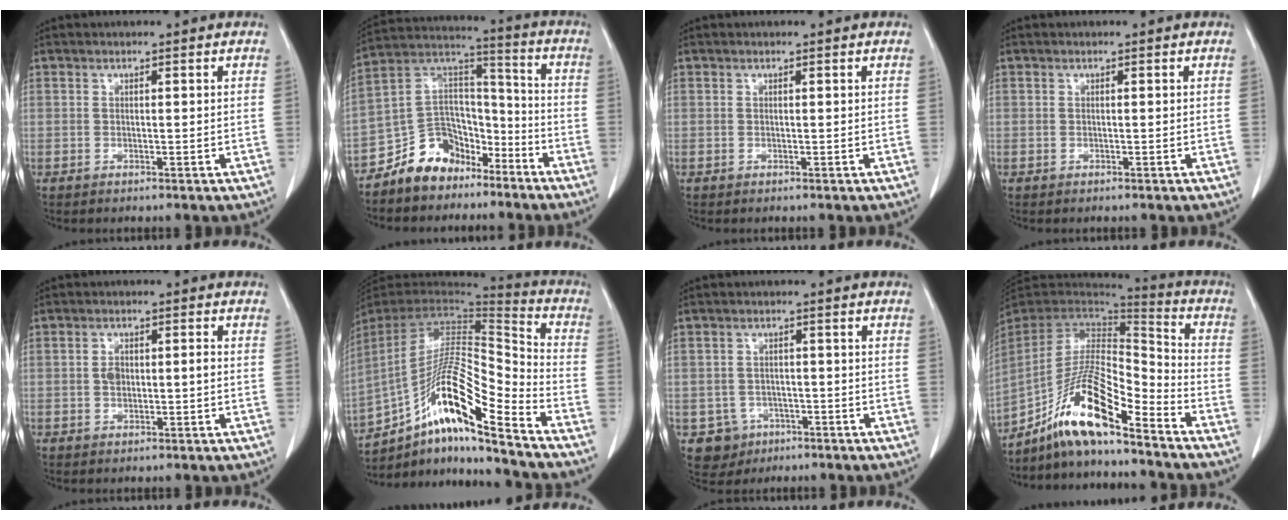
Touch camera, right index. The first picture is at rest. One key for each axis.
{"total": 11.8, "fx": -8.5, "fy": 7.6, "fz": 3.2, "tx": -0.060, "ty": 0.063, "tz": -0.153}
{"total": 0.0}
{"total": 0.0}
{"total": 3.0, "fx": -0.3, "fy": 1.4, "fz": 2.7, "tx": -0.053, "ty": 0.007, "tz": -0.004}
{"total": 18.0, "fx": -11.6, "fy": 1.5, "fz": 13.7, "tx": -0.270, "ty": 0.004, "tz": -0.208}
{"total": 4.8, "fx": -2.0, "fy": 4.4, "fz": 0.3, "tx": -0.002, "ty": 0.012, "tz": -0.024}
{"total": 14.8, "fx": -10.6, "fy": 2.1, "fz": 10.1, "tx": -0.187, "ty": 0.010, "tz": -0.188}